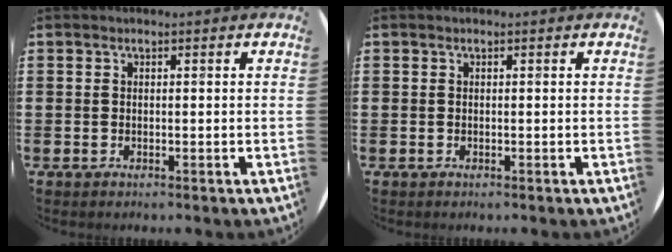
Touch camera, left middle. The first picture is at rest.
{"total": 0.0}